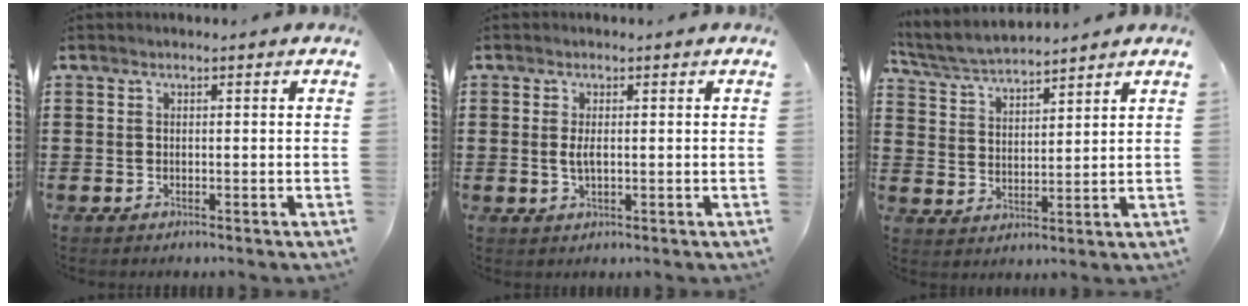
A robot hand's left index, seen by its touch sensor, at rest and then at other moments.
{"total": 2.1, "force": [0.1, 0.7, 1.9], "torque": [-0.053, -0.005, -0.004]}
{"total": 5.0, "force": [4.8, 0.4, 1.1], "torque": [-0.042, -0.020, 0.085]}